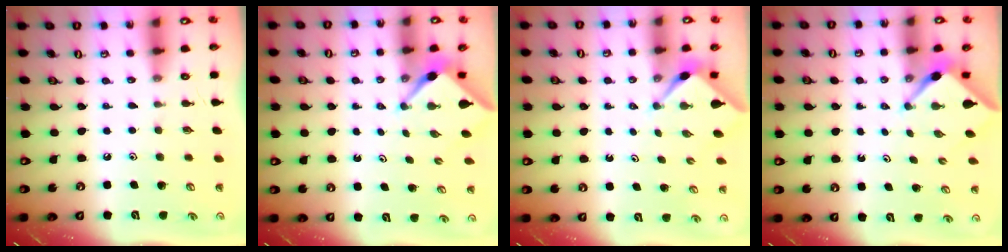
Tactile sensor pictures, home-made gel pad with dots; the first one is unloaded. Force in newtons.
{"total": 3.2, "press": 3.2, "slide": 0.3}
{"total": 2.4, "press": 2.4, "slide": 0.3}
{"total": 3.2, "press": 3.2, "slide": 0.3}